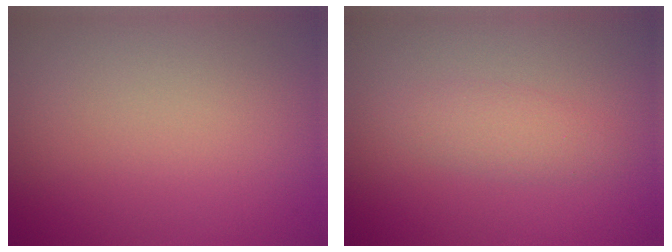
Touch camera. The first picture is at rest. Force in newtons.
{"total": 1.8, "press": 1.8, "slide": 0.1}